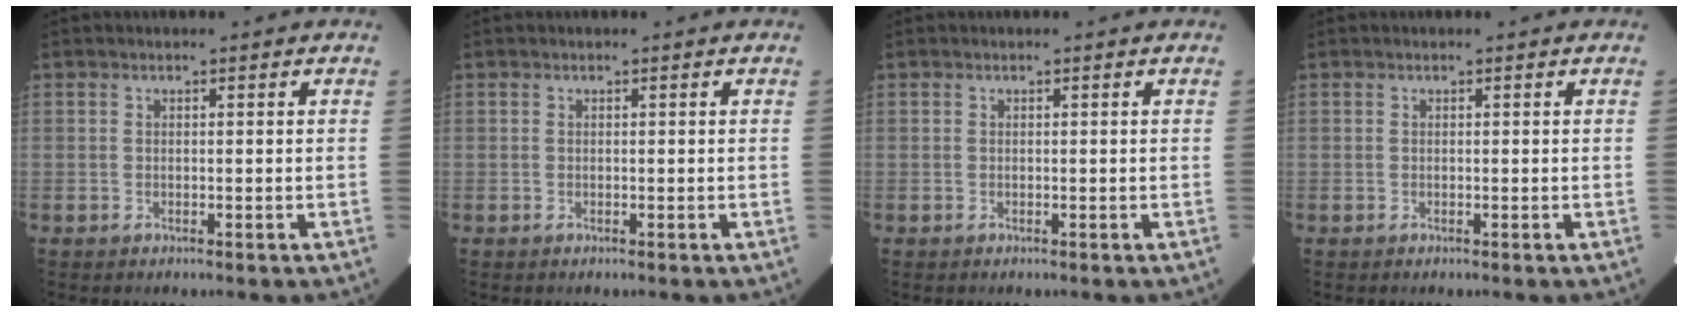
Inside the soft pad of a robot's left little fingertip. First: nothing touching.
{"total": 0.0}
{"total": 0.0}
{"total": 0.0}